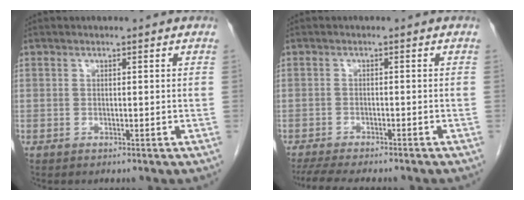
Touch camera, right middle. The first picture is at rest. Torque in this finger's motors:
{"motor_torque": [0.11, -0.10, 0.03, 0.04]}